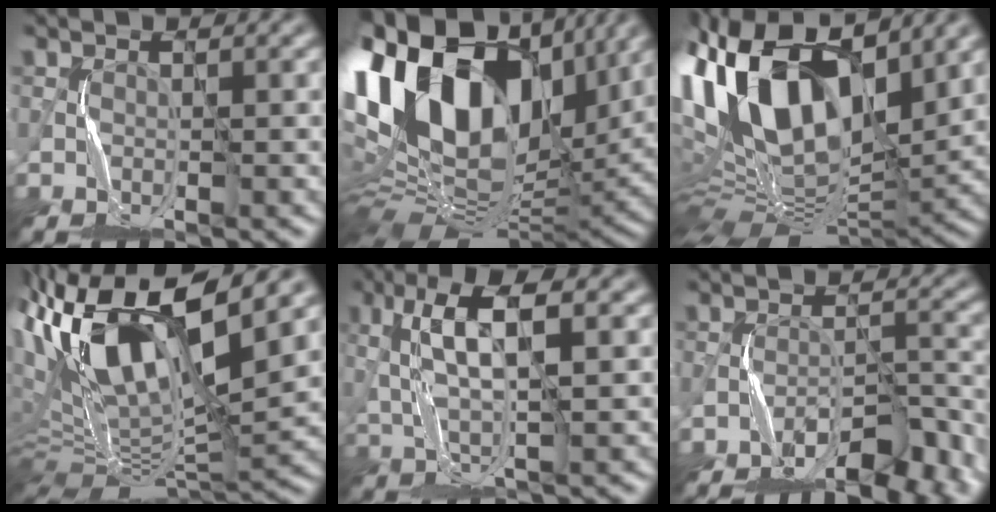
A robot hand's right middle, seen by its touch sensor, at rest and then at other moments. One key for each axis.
{"total": 19.2, "fx": 4.2, "fy": 11.9, "fz": 14.4, "tx": -0.277, "ty": 0.010, "tz": 0.081}
{"total": 17.2, "fx": 4.5, "fy": 9.4, "fz": 13.7, "tx": -0.265, "ty": 0.029, "tz": 0.073}
{"total": 16.4, "fx": 6.2, "fy": 5.9, "fz": 14.0, "tx": -0.272, "ty": 0.012, "tz": 0.113}
{"total": 6.1, "fx": 2.0, "fy": 1.8, "fz": 5.5, "tx": -0.116, "ty": 0.005, "tz": 0.036}
{"total": 7.7, "fx": -5.8, "fy": 2.4, "fz": 4.5, "tx": -0.059, "ty": 0.006, "tz": -0.097}